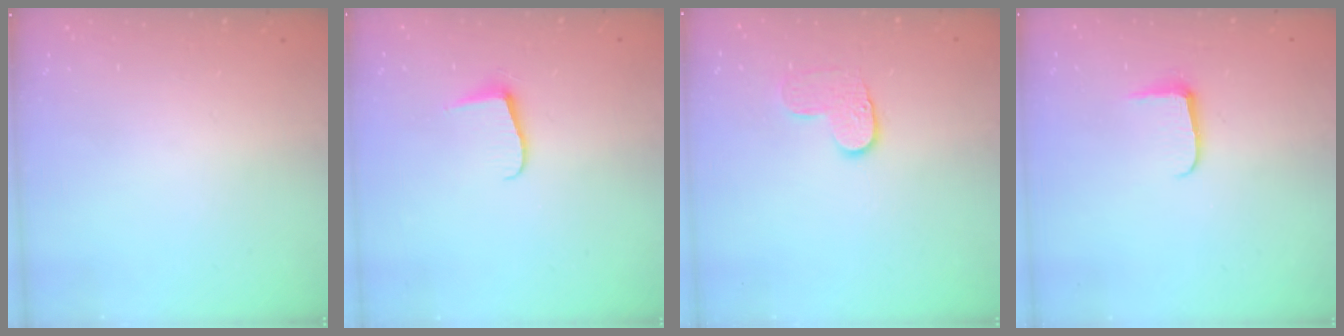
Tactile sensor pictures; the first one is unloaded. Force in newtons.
{"total": 5.6, "press": 5.6, "slide": 0.7}
{"total": 6.4, "press": 6.4, "slide": 0.4}
{"total": 6.2, "press": 6.1, "slide": 0.8}